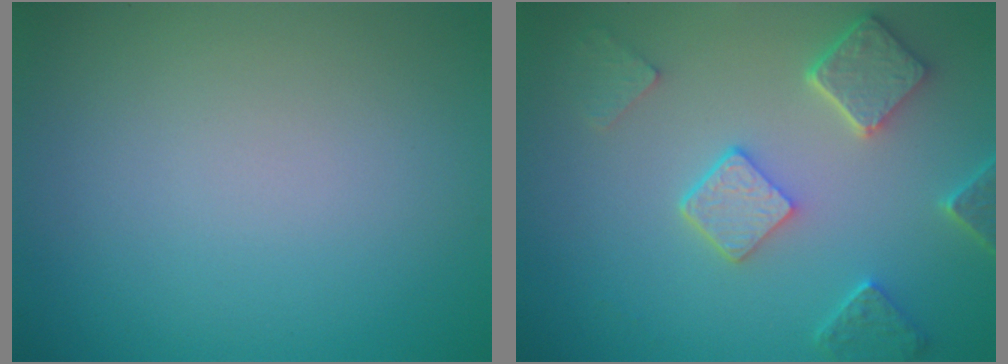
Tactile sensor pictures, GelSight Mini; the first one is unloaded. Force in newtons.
{"total": 4.9, "press": 3.9, "slide": 3.0}